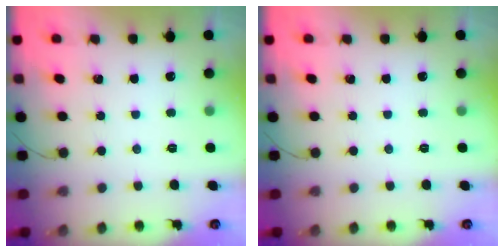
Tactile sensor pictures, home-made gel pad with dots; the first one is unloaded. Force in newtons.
{"total": 0.0}